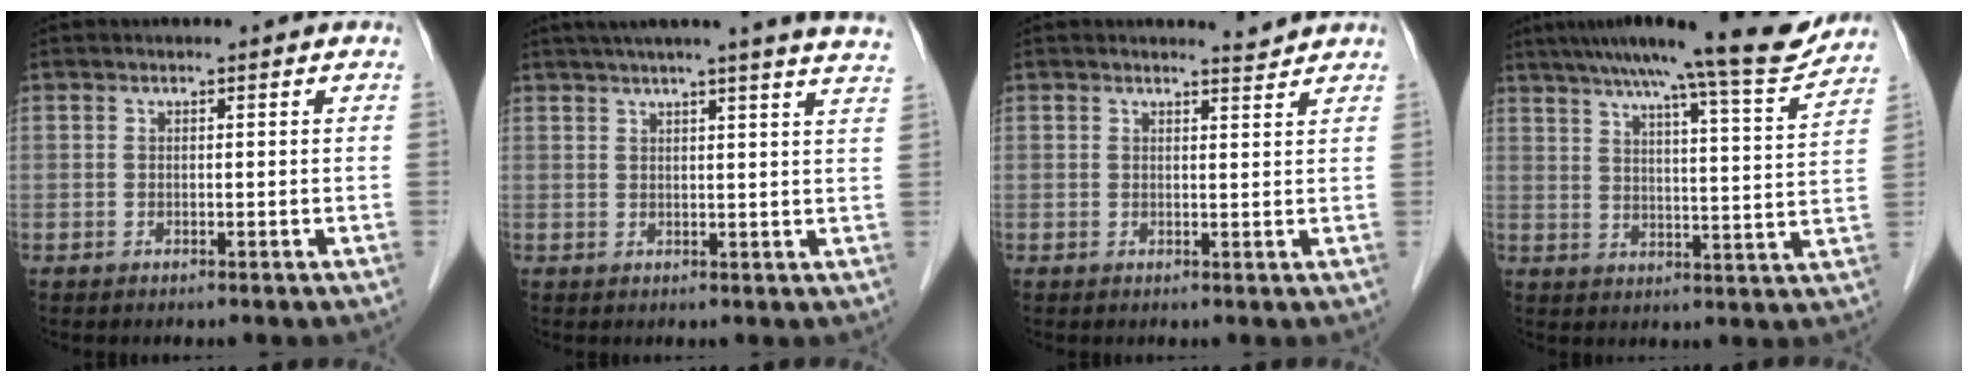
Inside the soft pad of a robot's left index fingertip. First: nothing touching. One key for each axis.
{"total": 17.5, "fx": 15.2, "fy": -1.0, "fz": 8.7, "tx": -0.133, "ty": -0.007, "tz": 0.181}
{"total": 1.6, "fx": 1.6, "fy": -0.4, "fz": -0.3, "tx": -0.011, "ty": -0.014, "tz": 0.021}
{"total": 17.3, "fx": 14.8, "fy": 0.2, "fz": 9.0, "tx": -0.130, "ty": -0.006, "tz": 0.198}